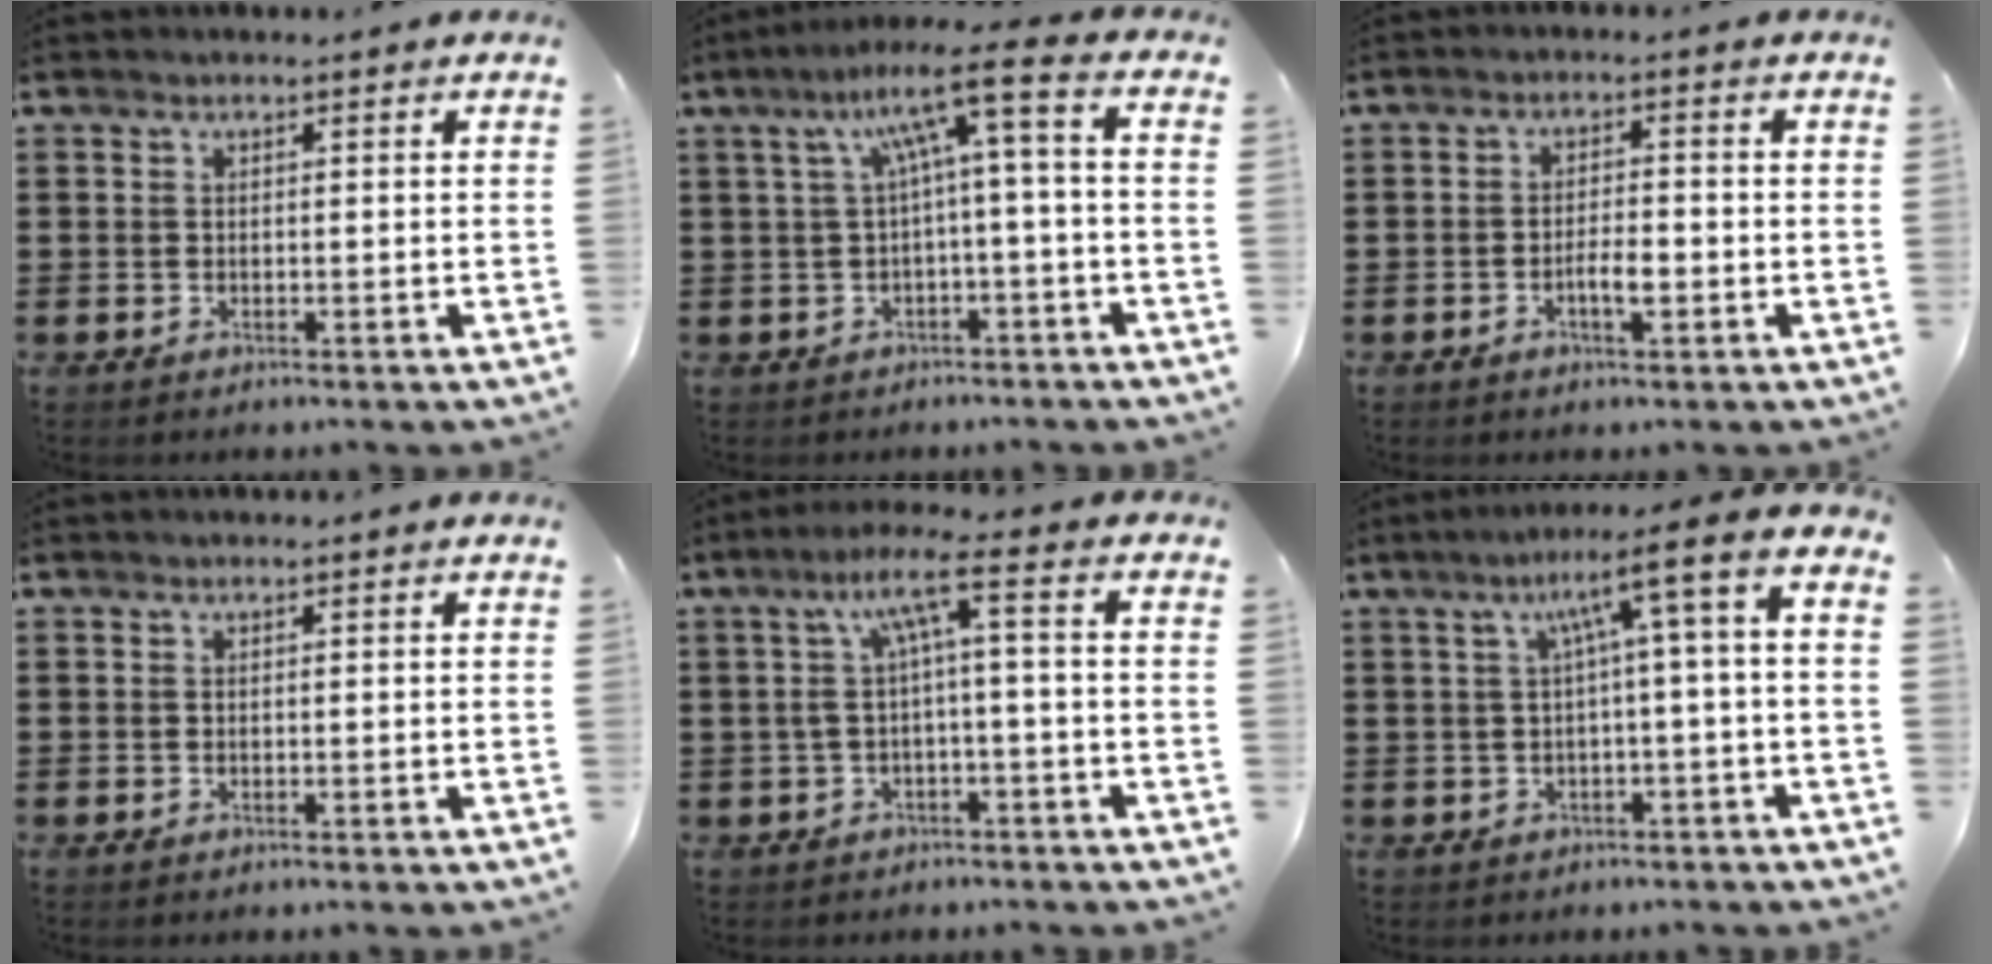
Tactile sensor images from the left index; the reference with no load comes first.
{"total": 7.5, "force": [0.7, 0.3, 7.5], "torque": [-0.145, -0.015, -0.005]}
{"total": 3.3, "force": [-1.3, 1.0, 2.9], "torque": [-0.052, 0.006, -0.023]}
{"total": 0.0}
{"total": 6.2, "force": [0.0, 0.5, 6.2], "torque": [-0.124, 0.006, -0.011]}
{"total": 6.0, "force": [0.1, -0.6, 6.0], "torque": [-0.106, -0.028, -0.019]}